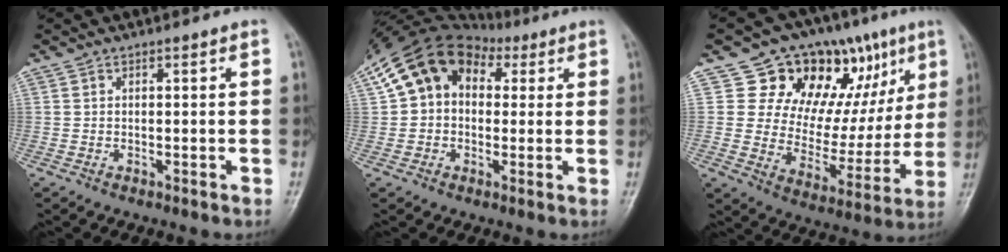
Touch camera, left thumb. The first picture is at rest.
{"total": 14.3, "force": [4.4, 10.6, 8.6], "torque": [-0.148, 0.041, 0.068]}
{"total": 19.6, "force": [9.6, 12.0, 12.1], "torque": [-0.094, -0.029, 0.151]}